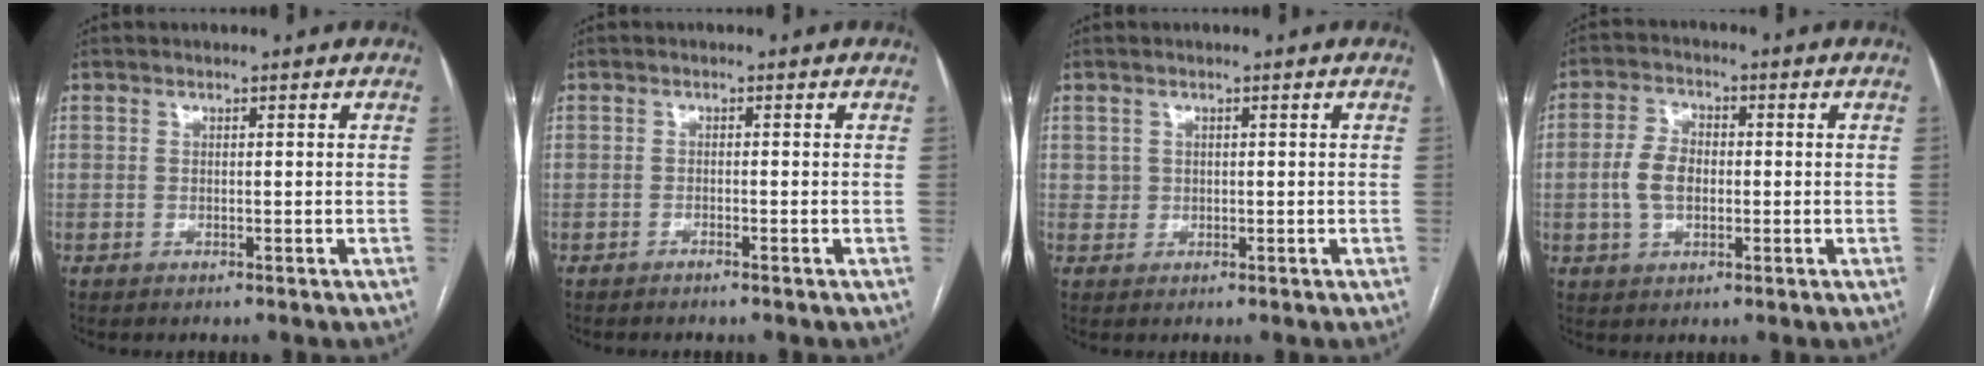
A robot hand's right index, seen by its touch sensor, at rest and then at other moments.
{"total": 0.6, "force": [-0.6, 0.0, 0.2], "torque": [-0.006, 0.000, -0.012]}
{"total": 1.4, "force": [0.3, 1.4, 0.1], "torque": [0.007, 0.004, 0.003]}
{"total": 6.1, "force": [-0.6, 3.9, 4.7], "torque": [-0.106, 0.014, -0.010]}